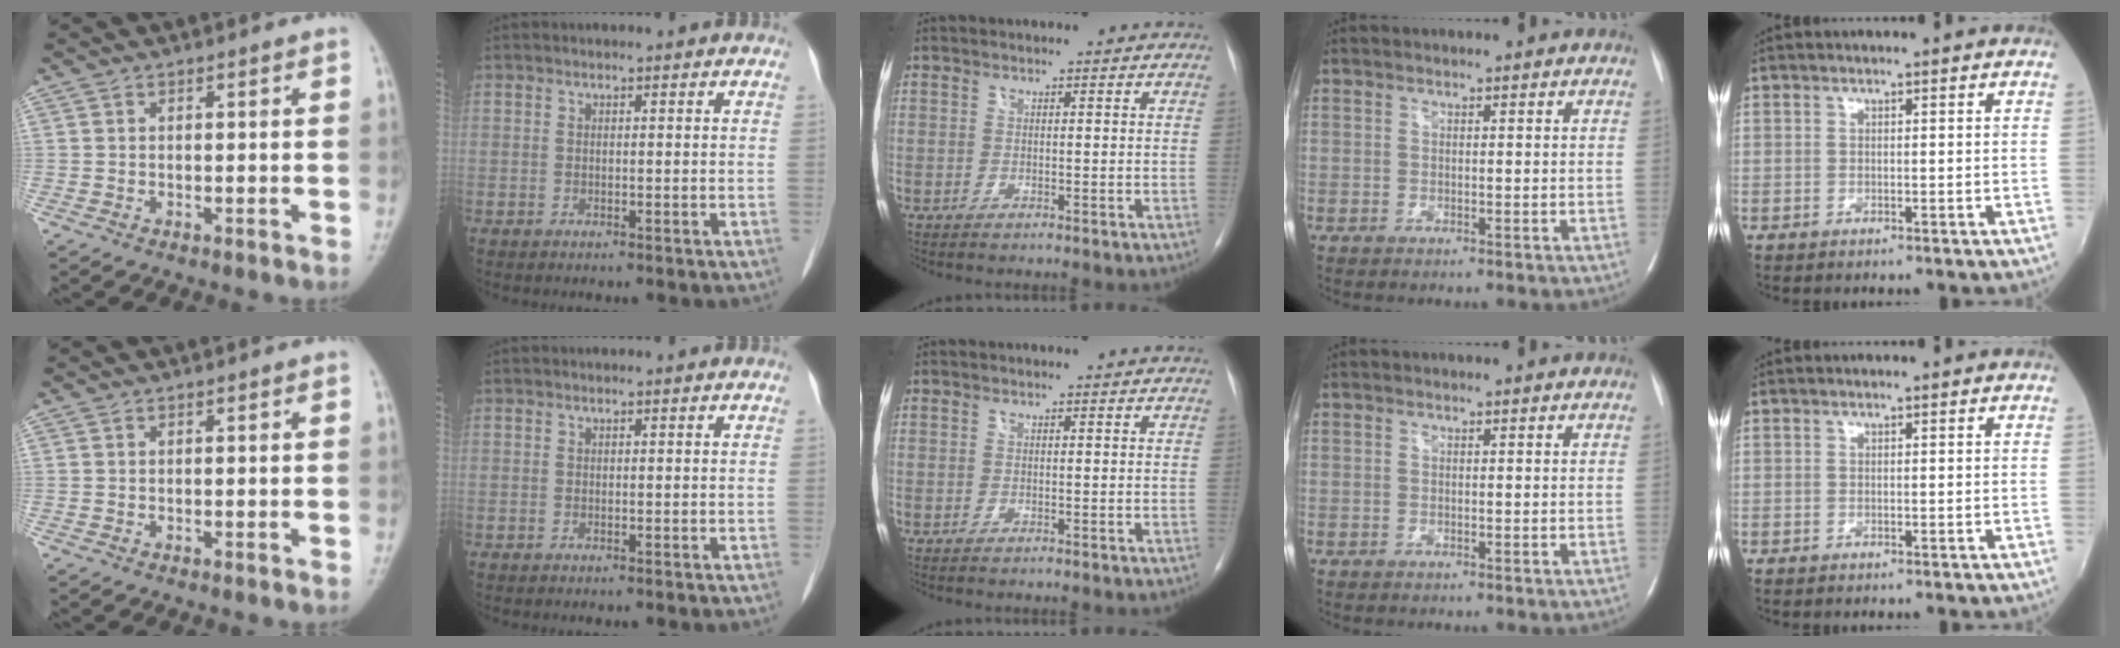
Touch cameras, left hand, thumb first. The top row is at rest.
{}